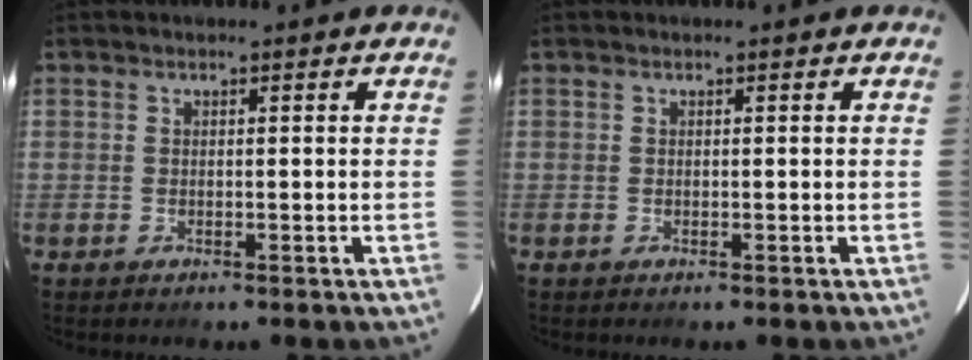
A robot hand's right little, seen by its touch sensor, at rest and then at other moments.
{"total": 0.0}